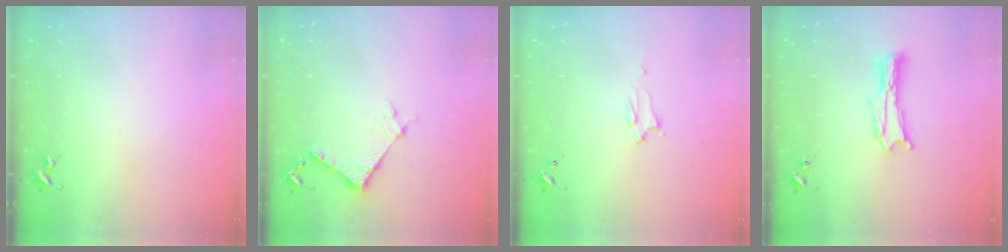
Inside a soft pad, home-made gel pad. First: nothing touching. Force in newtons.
{"total": 3.1, "press": 3.1, "slide": 0.2}
{"total": 2.2, "press": 2.2, "slide": 0.2}
{"total": 2.7, "press": 2.7, "slide": 0.3}